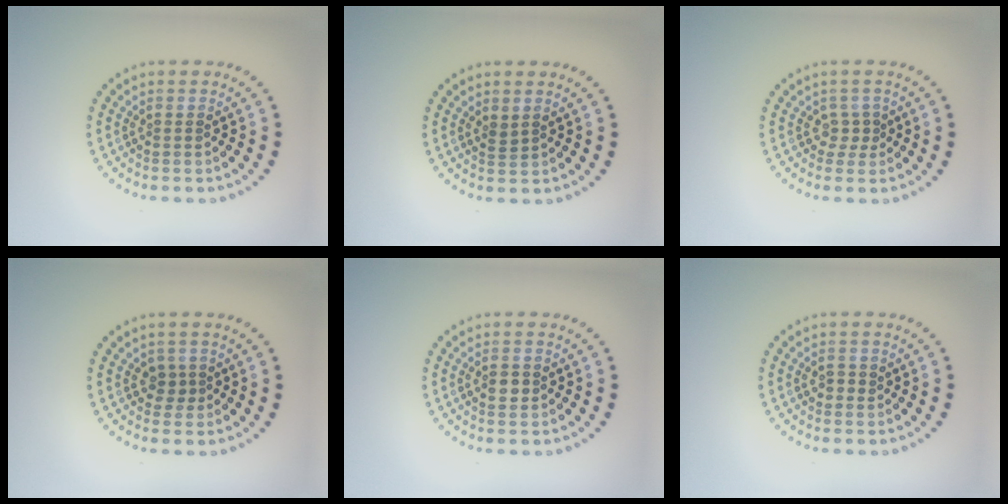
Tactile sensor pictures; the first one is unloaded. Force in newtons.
{"total": 0.9, "press": 0.7, "slide": 0.5}
{"total": 1.4, "press": 1.1, "slide": 0.9}
{"total": 1.3, "press": 1.1, "slide": 0.7}
{"total": 1.6, "press": 1.5, "slide": 0.3}
{"total": 1.1, "press": 1.0, "slide": 0.5}